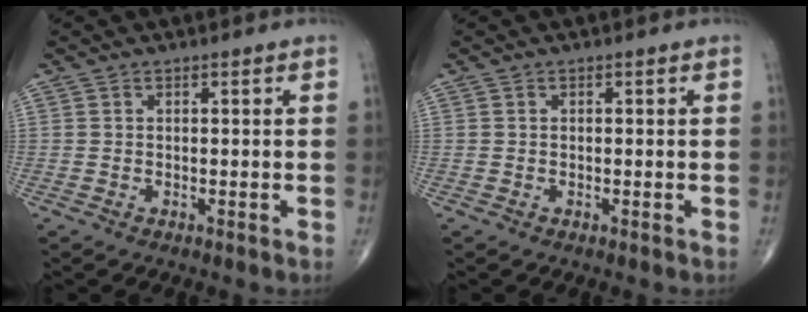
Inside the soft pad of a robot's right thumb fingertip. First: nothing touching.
{"total": 0.0}